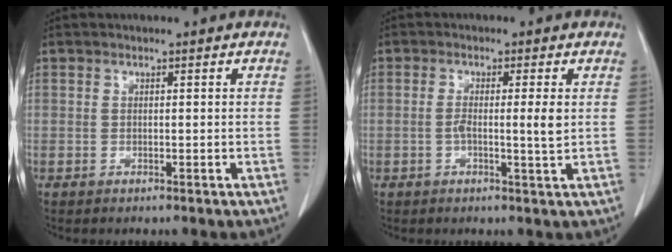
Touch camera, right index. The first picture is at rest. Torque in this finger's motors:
{"motor_torque": [0.09, 0.13, 0.03, 0.01]}